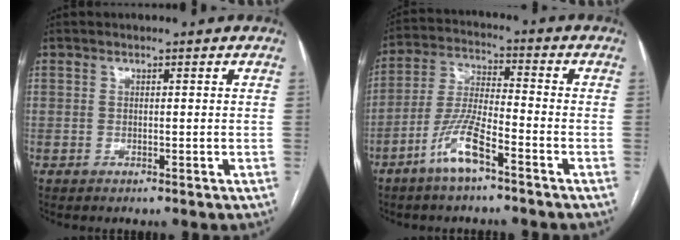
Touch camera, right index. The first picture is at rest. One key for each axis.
{"total": 8.8, "fx": -5.2, "fy": 1.4, "fz": 6.9, "tx": -0.150, "ty": -0.004, "tz": -0.104}